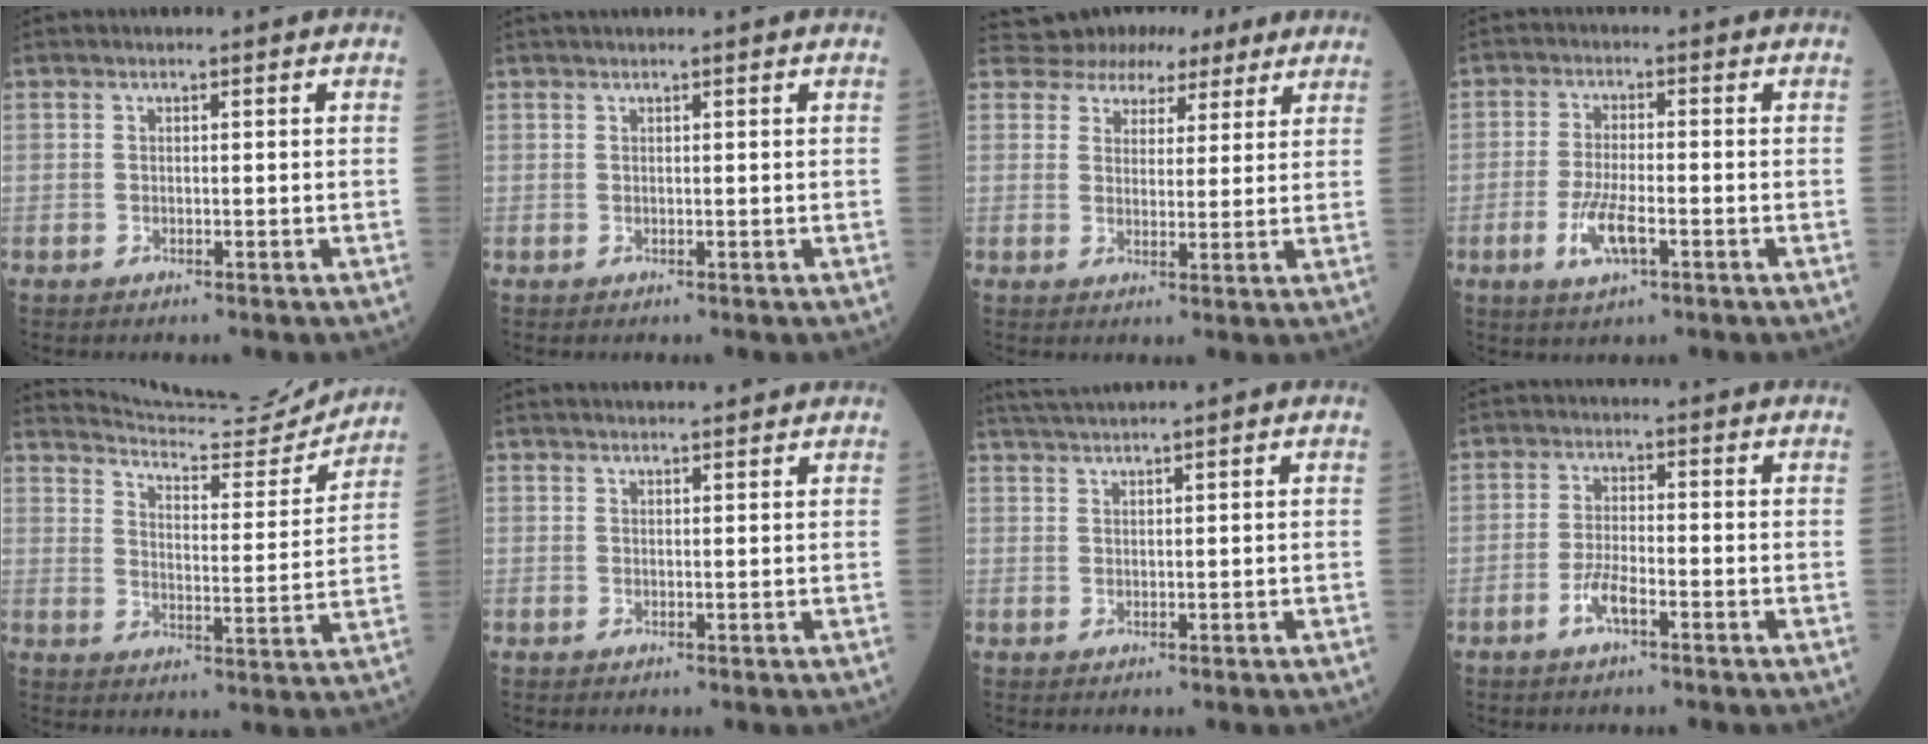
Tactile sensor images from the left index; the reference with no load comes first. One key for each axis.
{"total": 3.3, "fx": 2.9, "fy": -0.5, "fz": 1.3, "tx": -0.013, "ty": 0.024, "tz": 0.042}
{"total": 9.8, "fx": 8.4, "fy": 4.7, "fz": 1.6, "tx": -0.017, "ty": 0.030, "tz": 0.104}
{"total": 5.2, "fx": -2.0, "fy": 1.4, "fz": 4.6, "tx": -0.101, "ty": -0.007, "tz": -0.036}
{"total": 15.6, "fx": 15.4, "fy": -0.1, "fz": 2.3, "tx": -0.044, "ty": -0.044, "tz": 0.214}
{"total": 7.5, "fx": 7.0, "fy": 0.6, "fz": 2.6, "tx": -0.034, "ty": 0.027, "tz": 0.088}
{"total": 4.7, "fx": 4.2, "fy": -1.1, "fz": 1.7, "tx": -0.031, "ty": 0.024, "tz": 0.081}
{"total": 3.2, "fx": -1.7, "fy": 0.6, "fz": 2.6, "tx": -0.059, "ty": -0.002, "tz": -0.036}